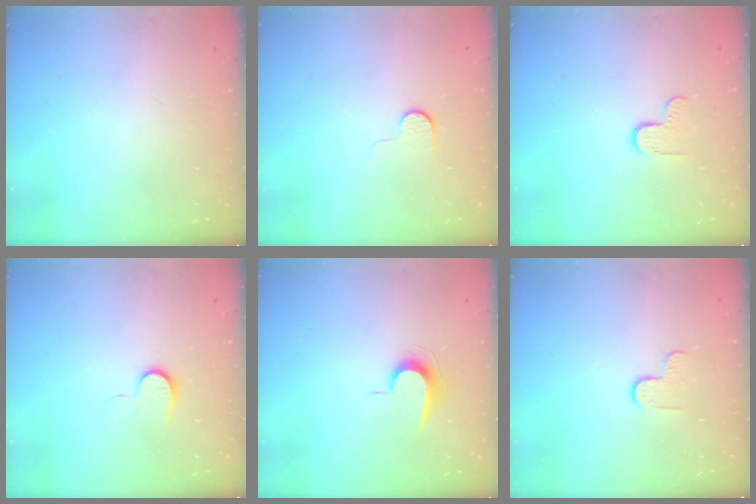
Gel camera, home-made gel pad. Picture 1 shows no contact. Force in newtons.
{"total": 5.0, "press": 5.0, "slide": 0.5}
{"total": 4.7, "press": 4.7, "slide": 0.4}
{"total": 6.3, "press": 6.2, "slide": 0.8}
{"total": 7.1, "press": 7.0, "slide": 0.7}
{"total": 2.9, "press": 2.9, "slide": 0.3}